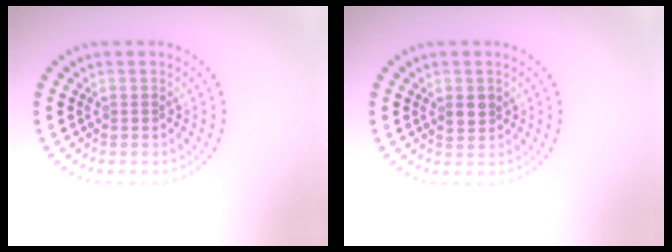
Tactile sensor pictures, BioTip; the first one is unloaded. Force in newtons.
{"total": 1.4, "press": 1.3, "slide": 0.4}